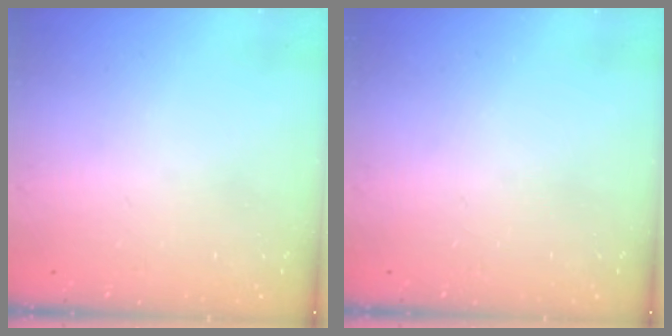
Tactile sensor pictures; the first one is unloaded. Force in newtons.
{"total": 0.0}